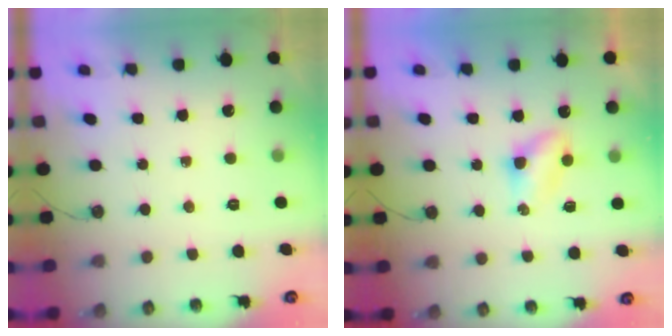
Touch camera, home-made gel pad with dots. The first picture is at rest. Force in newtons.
{"total": 3.7, "press": 3.7, "slide": 0.5}